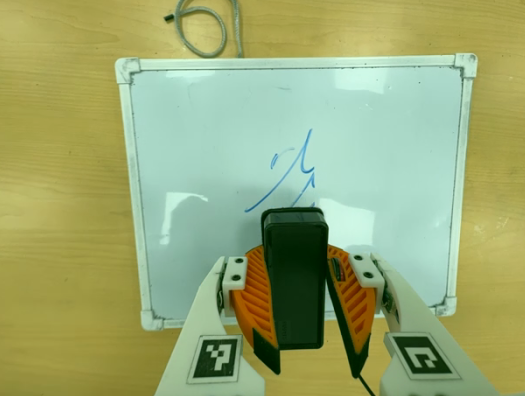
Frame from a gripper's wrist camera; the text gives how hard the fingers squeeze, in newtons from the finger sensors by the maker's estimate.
{"total": 11.4, "left": 10.2, "right": 12.7}